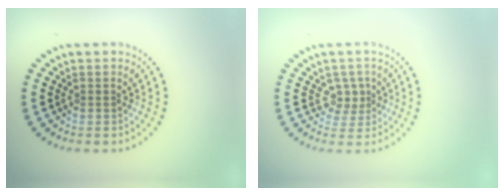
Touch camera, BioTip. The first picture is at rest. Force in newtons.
{"total": 2.0, "press": 1.5, "slide": 1.4}